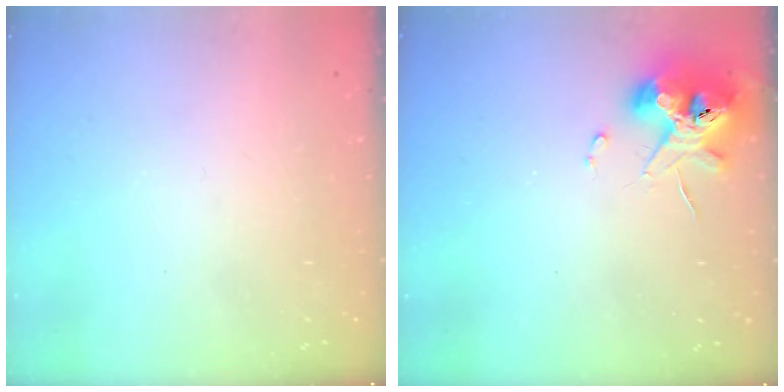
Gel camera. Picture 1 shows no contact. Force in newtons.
{"total": 11.0, "press": 10.9, "slide": 1.6}